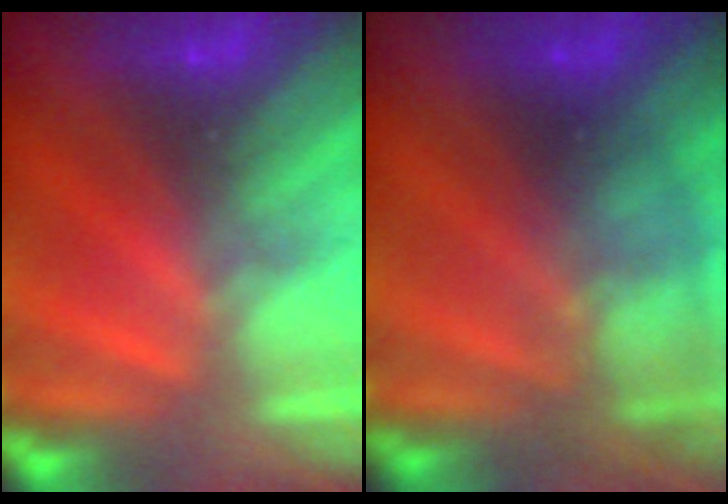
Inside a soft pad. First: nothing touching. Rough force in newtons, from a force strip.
{"total": 2.1}